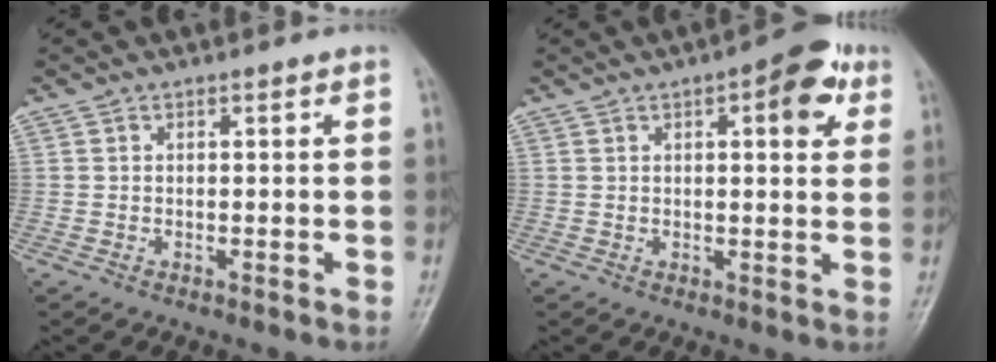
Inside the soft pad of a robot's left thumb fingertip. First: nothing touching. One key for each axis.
{"total": 8.4, "fx": 3.4, "fy": 3.2, "fz": 7.0, "tx": -0.067, "ty": -0.002, "tz": 0.035}